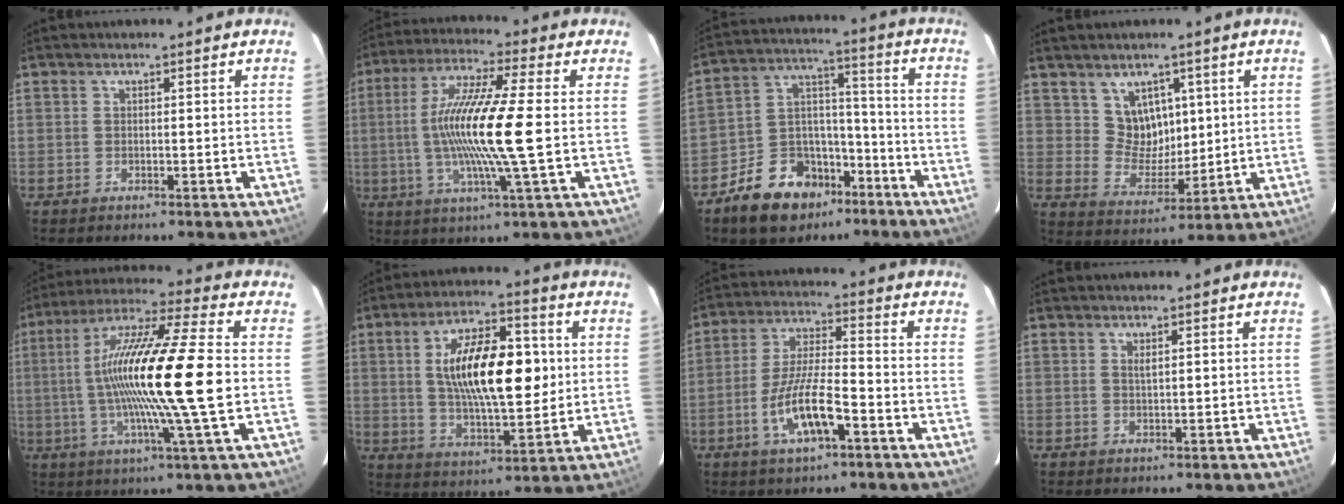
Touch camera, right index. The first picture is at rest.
{"total": 15.6, "force": [-0.8, -0.2, 15.5], "torque": [-0.291, -0.005, -0.021]}
{"total": 14.9, "force": [-9.7, 9.6, 6.0], "torque": [-0.129, 0.046, -0.143]}
{"total": 7.4, "force": [3.4, 6.1, 2.4], "torque": [-0.039, 0.004, 0.075]}
{"total": 19.9, "force": [-0.9, -0.4, 19.9], "torque": [-0.362, -0.001, -0.028]}
{"total": 17.2, "force": [2.2, 6.8, 15.6], "torque": [-0.265, 0.015, 0.041]}
{"total": 10.8, "force": [-5.0, 2.6, 9.2], "torque": [-0.188, -0.006, -0.090]}
{"total": 0.7, "force": [0.4, 0.0, 0.6], "torque": [-0.012, 0.000, 0.008]}